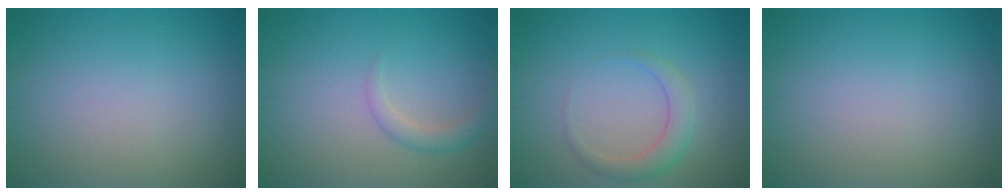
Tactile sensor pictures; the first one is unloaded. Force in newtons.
{"total": 1.7, "press": 1.7, "slide": 0.1}
{"total": 2.3, "press": 2.3, "slide": 0.1}
{"total": 0.0}